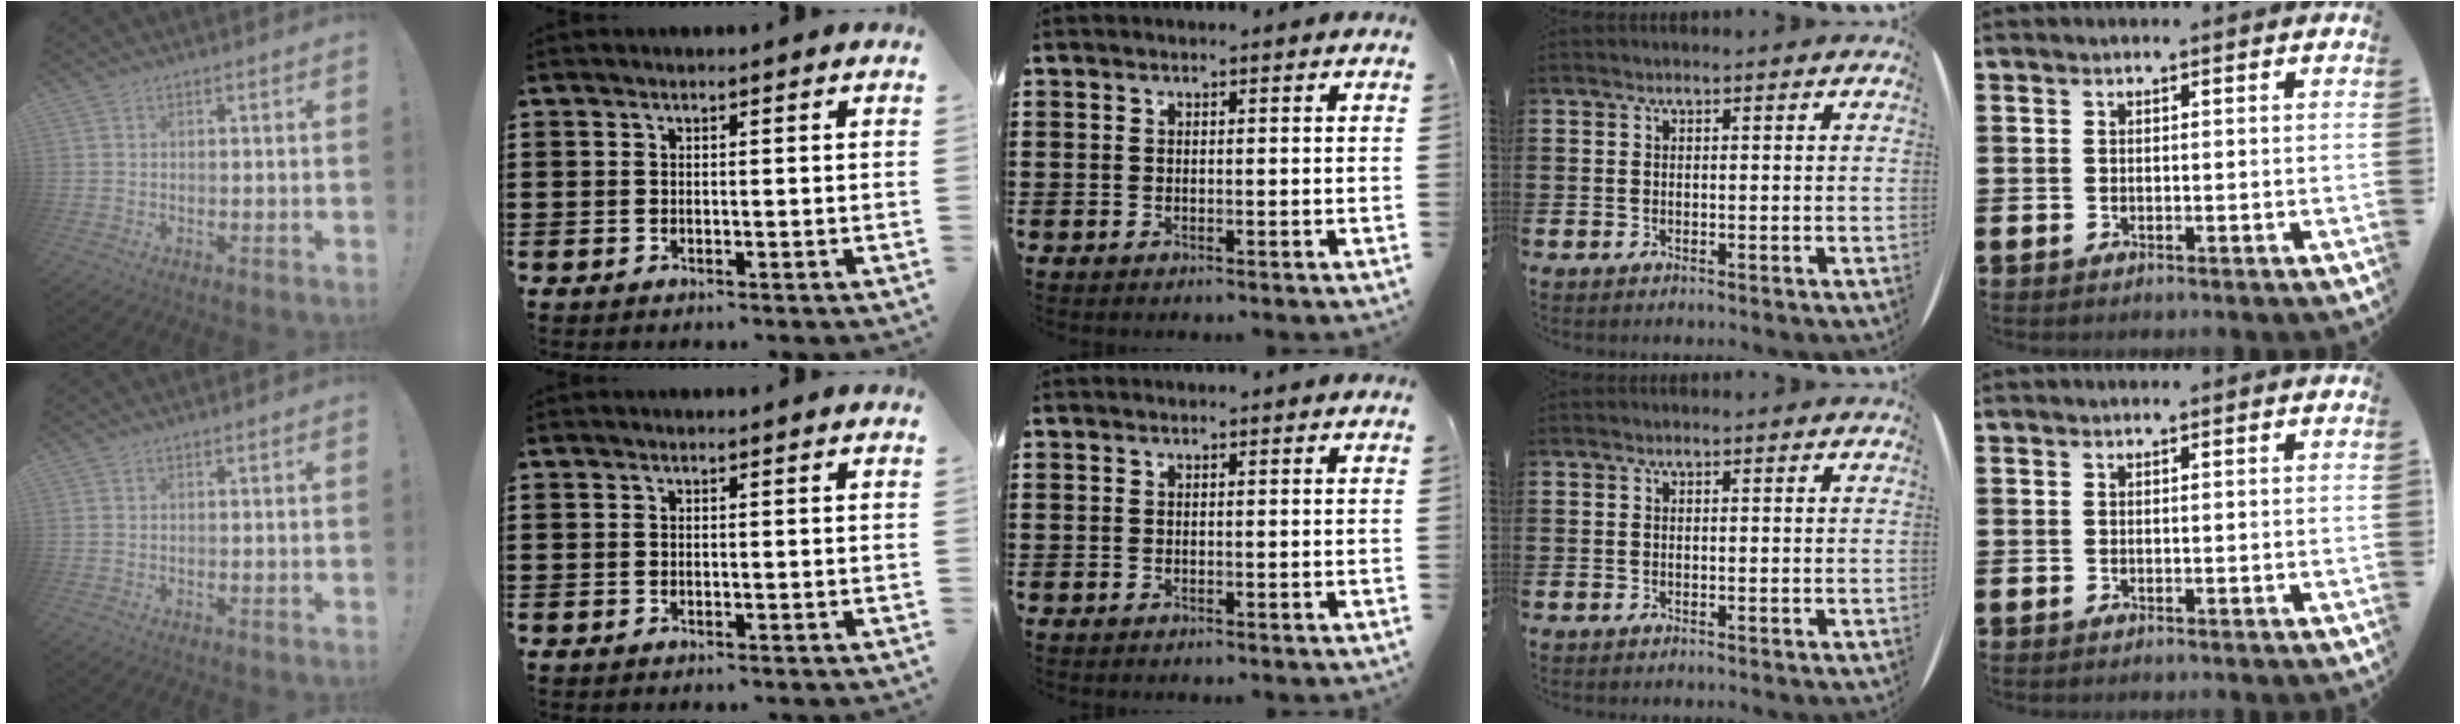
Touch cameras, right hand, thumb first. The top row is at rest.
{}